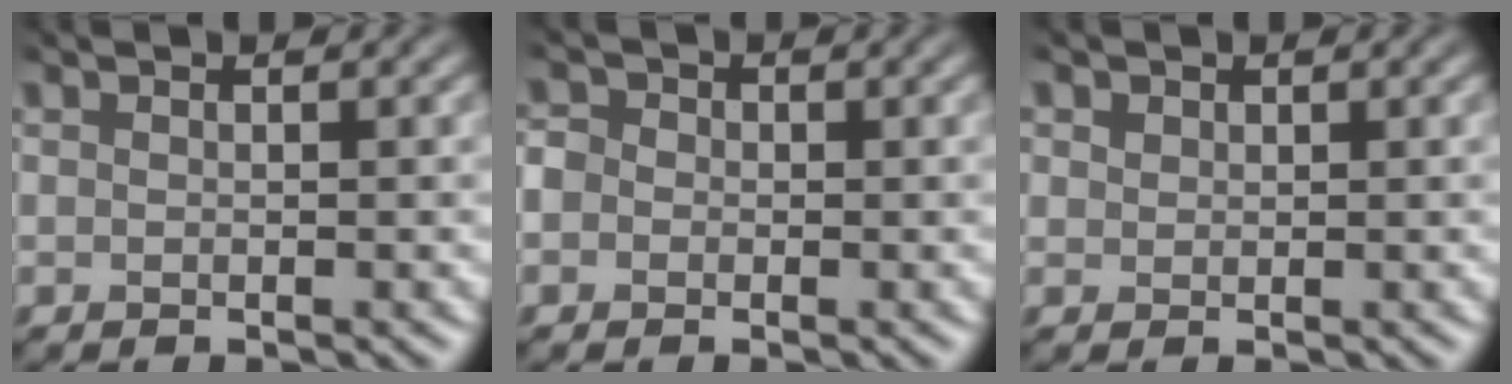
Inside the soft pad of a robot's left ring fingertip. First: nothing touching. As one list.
[{"total": 2.8, "force": [-2.1, -0.1, -1.8], "torque": [0.009, -0.016, -0.026]}, {"total": 2.3, "force": [-0.7, -1.1, -2.0], "torque": [0.010, -0.014, 0.007]}]